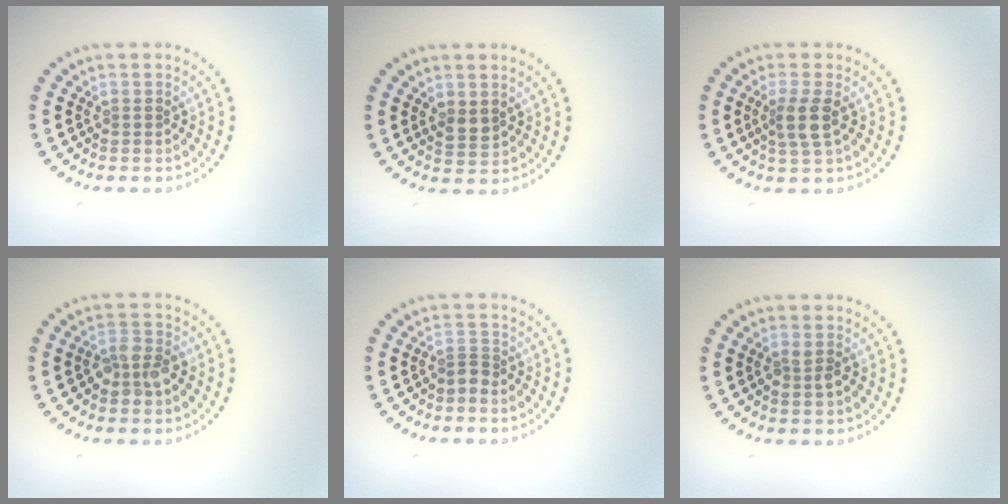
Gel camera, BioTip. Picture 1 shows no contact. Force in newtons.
{"total": 1.5, "press": 1.4, "slide": 0.5}
{"total": 2.3, "press": 2.1, "slide": 1.1}
{"total": 2.7, "press": 2.4, "slide": 1.2}
{"total": 1.1, "press": 0.6, "slide": 0.9}
{"total": 0.9, "press": 0.9, "slide": 0.3}